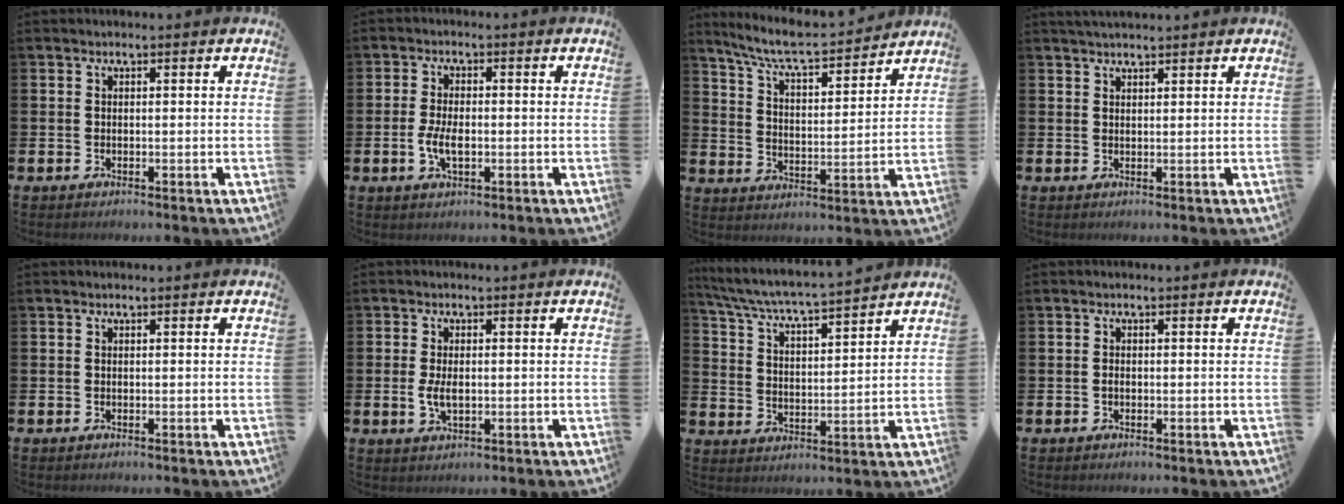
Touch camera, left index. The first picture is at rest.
{"total": 3.8, "force": [-0.7, 1.8, 3.3], "torque": [-0.058, -0.001, -0.016]}
{"total": 7.8, "force": [7.4, 0.6, 2.5], "torque": [-0.072, -0.056, 0.125]}
{"total": 2.0, "force": [1.9, 0.2, 0.4], "torque": [-0.006, -0.003, 0.034]}
{"total": 0.0}
{"total": 3.0, "force": [-0.1, 1.6, 2.5], "torque": [-0.042, 0.002, -0.004]}
{"total": 5.9, "force": [5.7, -0.1, 1.6], "torque": [-0.056, -0.045, 0.095]}
{"total": 0.6, "force": [-0.2, 0.4, 0.4], "torque": [0.000, -0.001, -0.008]}